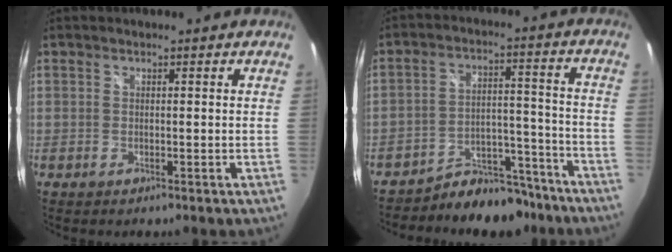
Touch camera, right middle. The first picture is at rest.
{"total": 11.4, "force": [-10.3, 4.2, 2.2], "torque": [-0.030, 0.038, -0.147]}